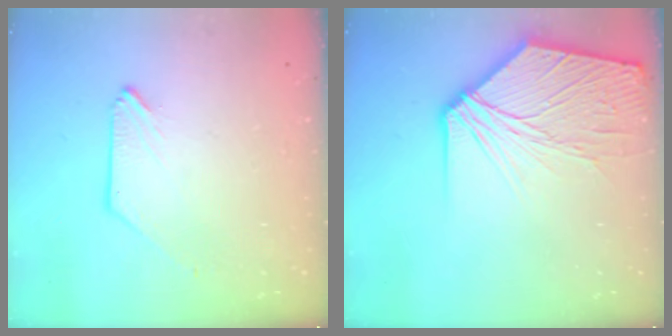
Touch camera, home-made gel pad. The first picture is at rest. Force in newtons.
{"total": 14.5, "press": 14.4, "slide": 1.9}